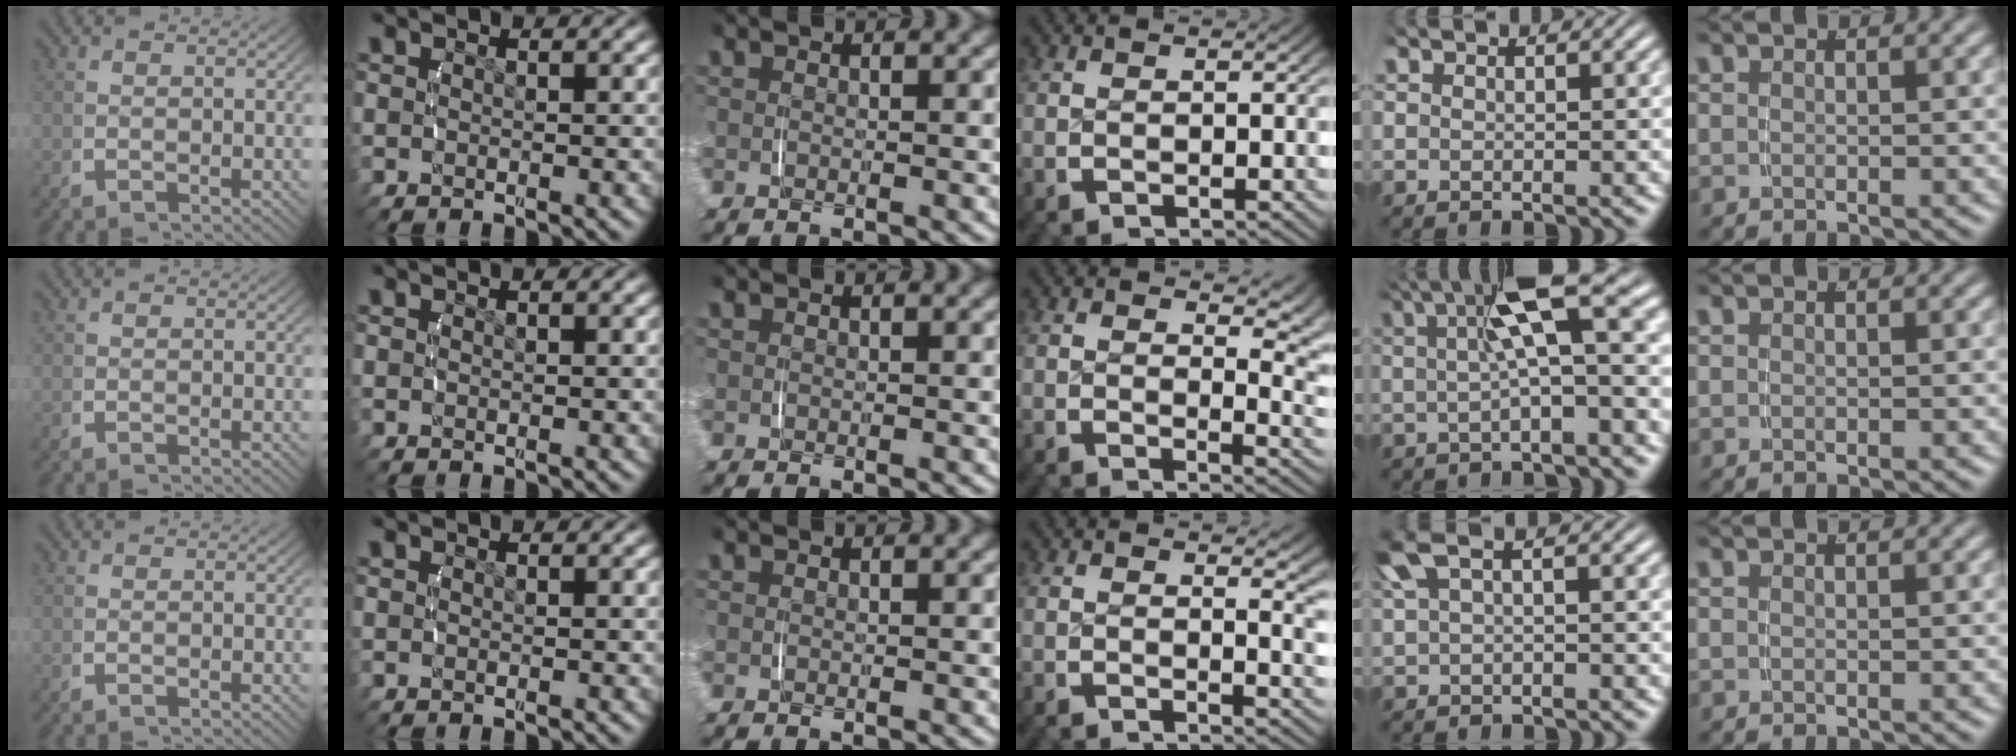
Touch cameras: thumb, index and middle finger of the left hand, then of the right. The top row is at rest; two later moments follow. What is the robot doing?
{"motion": "lift_and_place", "object": "measuring cup"}